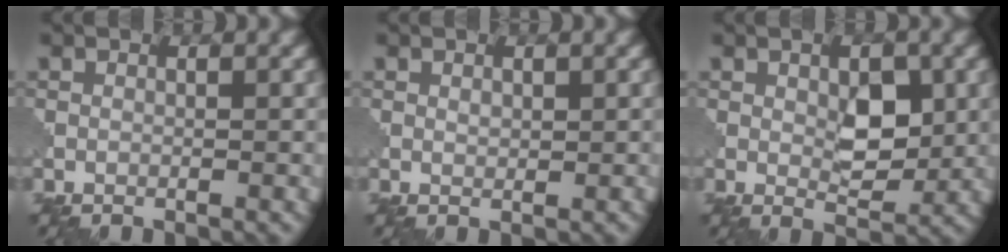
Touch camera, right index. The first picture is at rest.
{"total": 0.7, "force": [0.6, 0.4, 0.1], "torque": [-0.004, -0.003, 0.015]}
{"total": 3.7, "force": [0.9, 2.0, 2.9], "torque": [-0.045, -0.005, 0.021]}